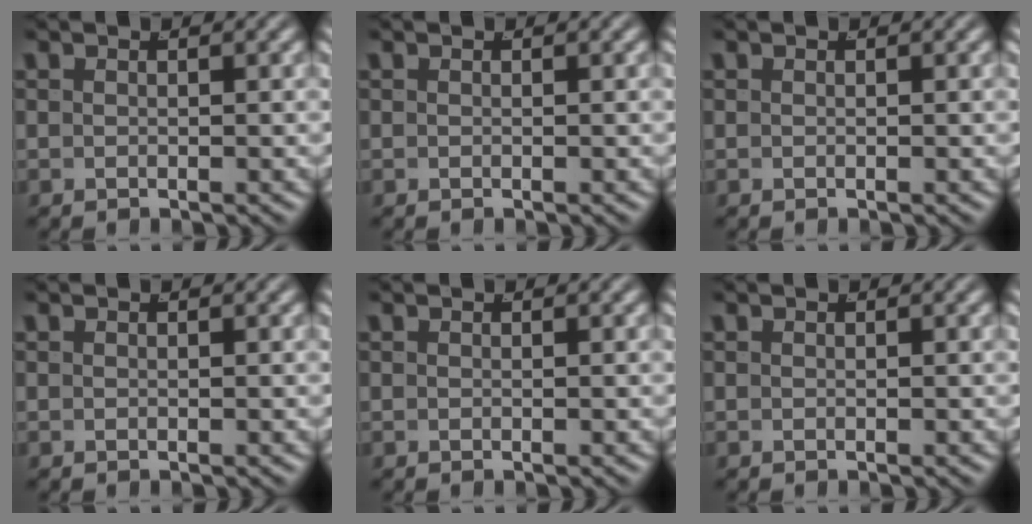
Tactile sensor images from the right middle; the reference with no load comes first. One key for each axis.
{"total": 0.0}
{"total": 0.0}
{"total": 0.0}
{"total": 0.0}
{"total": 0.0}